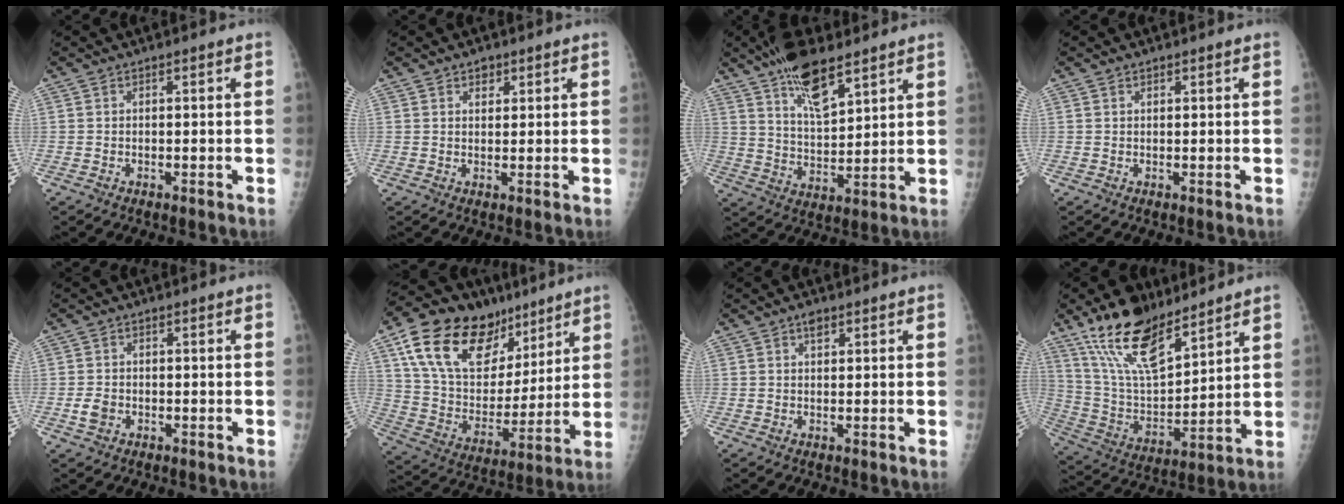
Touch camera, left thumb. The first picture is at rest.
{"total": 2.2, "force": [1.4, 1.5, 0.9], "torque": [0.000, -0.007, 0.019]}
{"total": 12.6, "force": [8.5, 4.5, 8.3], "torque": [-0.127, -0.043, 0.156]}
{"total": 0.7, "force": [0.5, 0.4, 0.2], "torque": [-0.002, -0.003, 0.006]}
{"total": 2.7, "force": [-0.7, 2.1, 1.5], "torque": [-0.023, 0.002, -0.012]}
{"total": 25.2, "force": [14.3, 14.7, 14.6], "torque": [-0.228, -0.024, 0.254]}
{"total": 1.8, "force": [1.1, 1.0, 1.1], "torque": [-0.009, -0.003, 0.014]}
{"total": 17.2, "force": [12.4, 6.4, 10.0], "torque": [-0.153, -0.064, 0.242]}